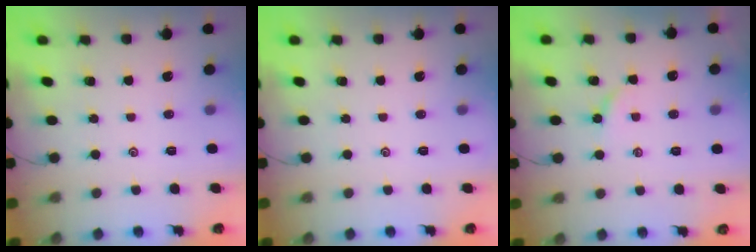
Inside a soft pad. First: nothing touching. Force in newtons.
{"total": 0.0}
{"total": 3.0, "press": 2.9, "slide": 0.3}